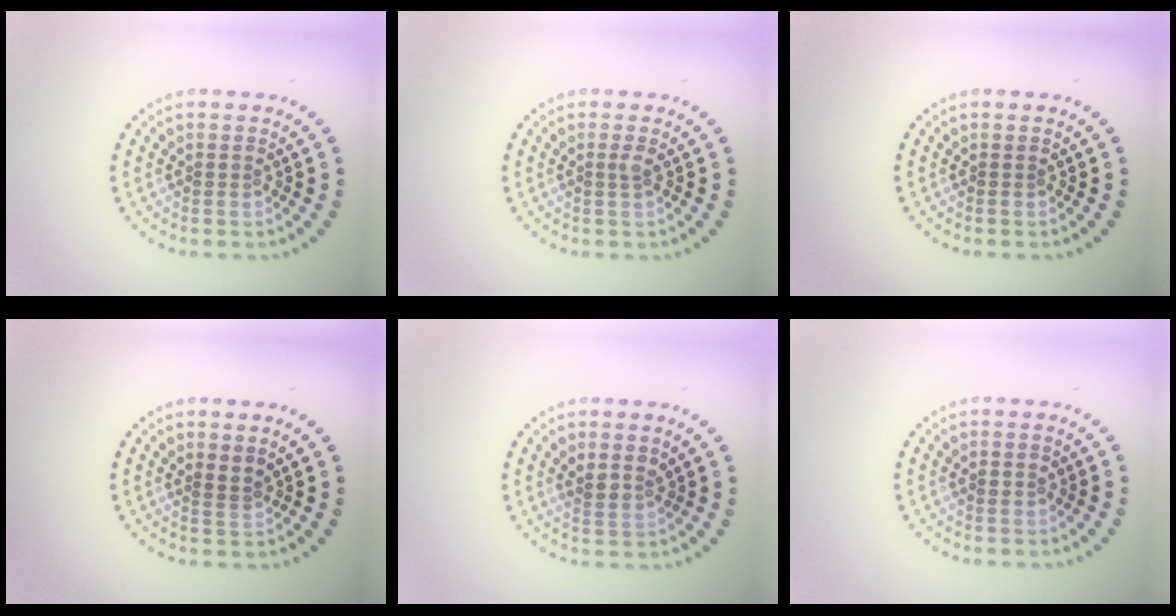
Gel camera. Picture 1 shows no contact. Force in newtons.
{"total": 0.8, "press": 0.6, "slide": 0.5}
{"total": 0.0}
{"total": 0.9, "press": 0.6, "slide": 0.6}
{"total": 2.1, "press": 1.8, "slide": 1.1}
{"total": 1.1, "press": 1.0, "slide": 0.3}